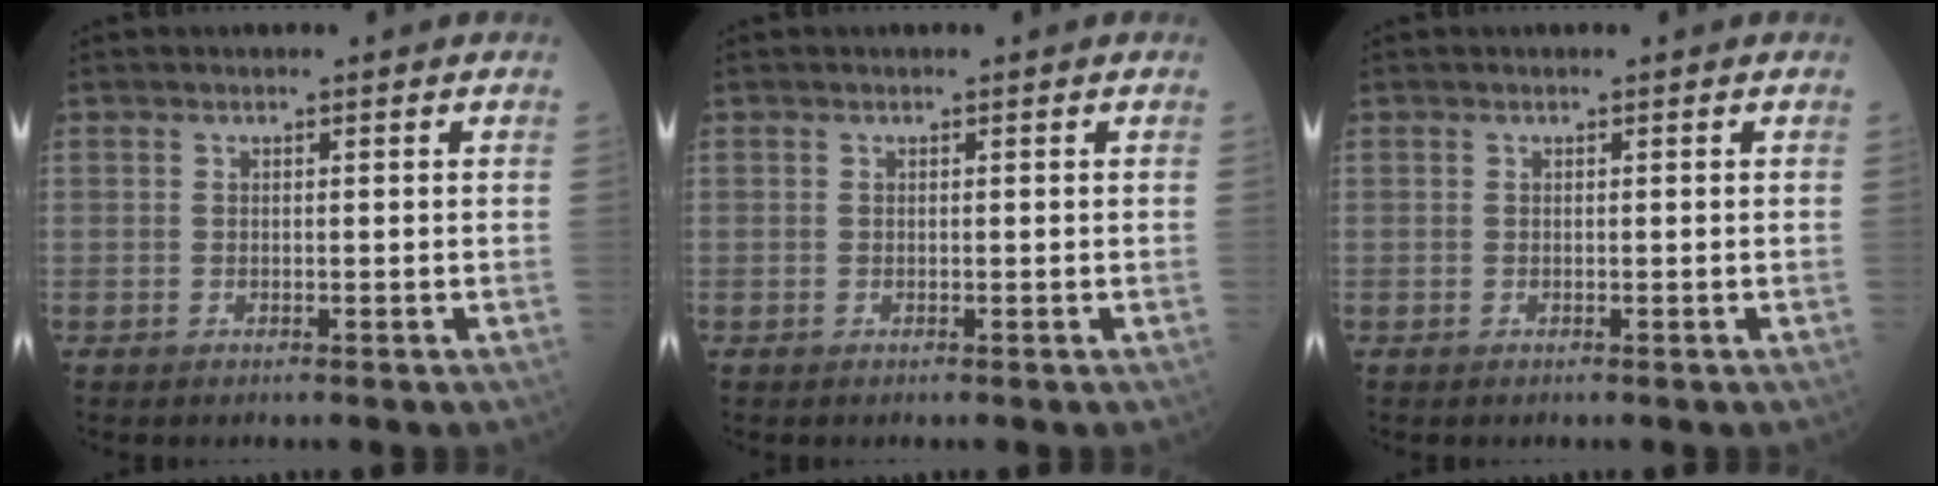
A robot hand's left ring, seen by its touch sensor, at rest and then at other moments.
{"total": 0.0}
{"total": 0.0}